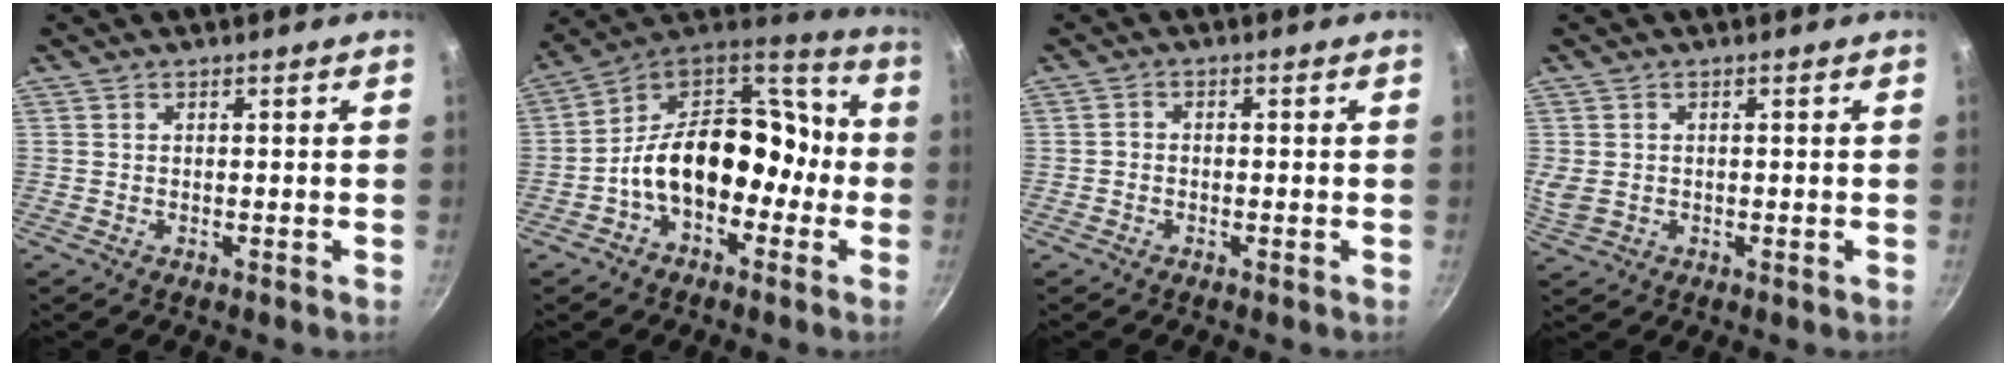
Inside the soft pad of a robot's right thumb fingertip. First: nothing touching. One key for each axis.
{"total": 19.7, "fx": -3.3, "fy": 12.6, "fz": 14.8, "tx": -0.195, "ty": 0.069, "tz": -0.059}
{"total": 1.2, "fx": -0.5, "fy": 1.0, "fz": 0.5, "tx": -0.003, "ty": 0.005, "tz": -0.012}
{"total": 3.3, "fx": -0.1, "fy": 2.6, "fz": 2.0, "tx": -0.049, "ty": 0.003, "tz": 0.003}